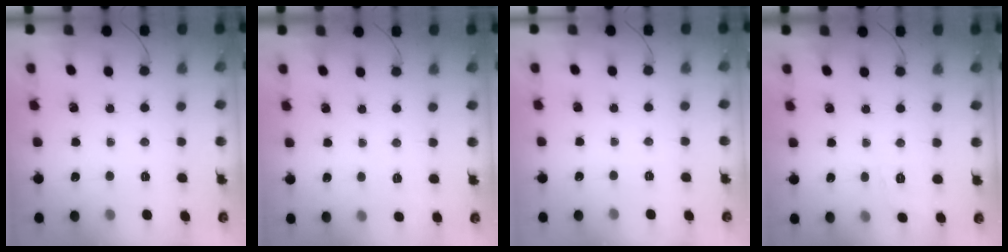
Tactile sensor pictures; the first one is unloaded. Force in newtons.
{"total": 2.8, "press": 2.4, "slide": 1.5}
{"total": 2.5, "press": 2.4, "slide": 0.4}
{"total": 6.9, "press": 6.6, "slide": 1.7}